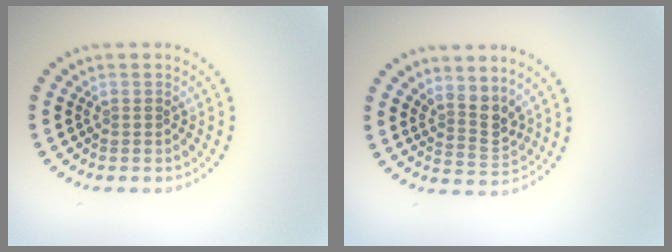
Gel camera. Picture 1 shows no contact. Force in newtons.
{"total": 2.7, "press": 2.0, "slide": 1.8}